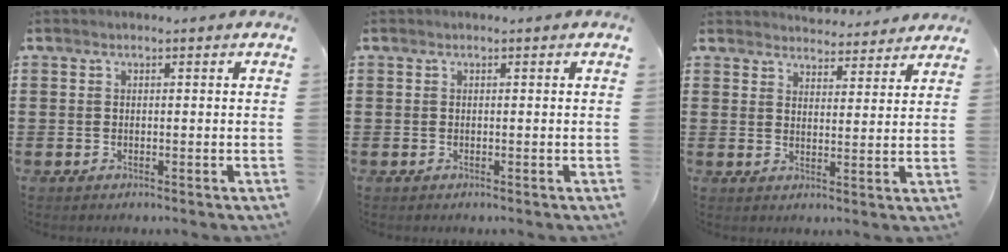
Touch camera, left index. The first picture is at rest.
{"total": 0.0}
{"total": 4.0, "force": [4.0, 0.4, 0.0], "torque": [-0.005, -0.022, 0.071]}